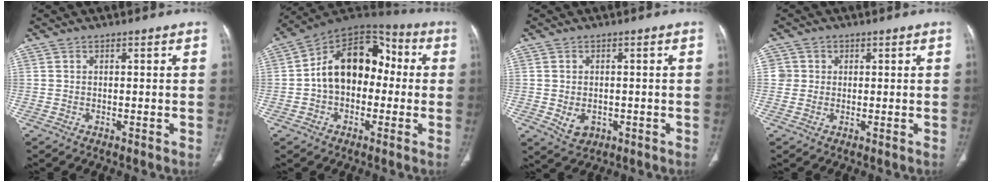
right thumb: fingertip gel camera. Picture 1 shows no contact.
{"total": 16.2, "force": [0.0, 11.2, 11.7], "torque": [-0.150, 0.048, -0.014]}
{"total": 4.0, "force": [-0.8, 3.1, 2.4], "torque": [-0.034, 0.001, -0.001]}
{"total": 2.9, "force": [0.6, 2.9, 0.1], "torque": [0.023, 0.003, 0.007]}